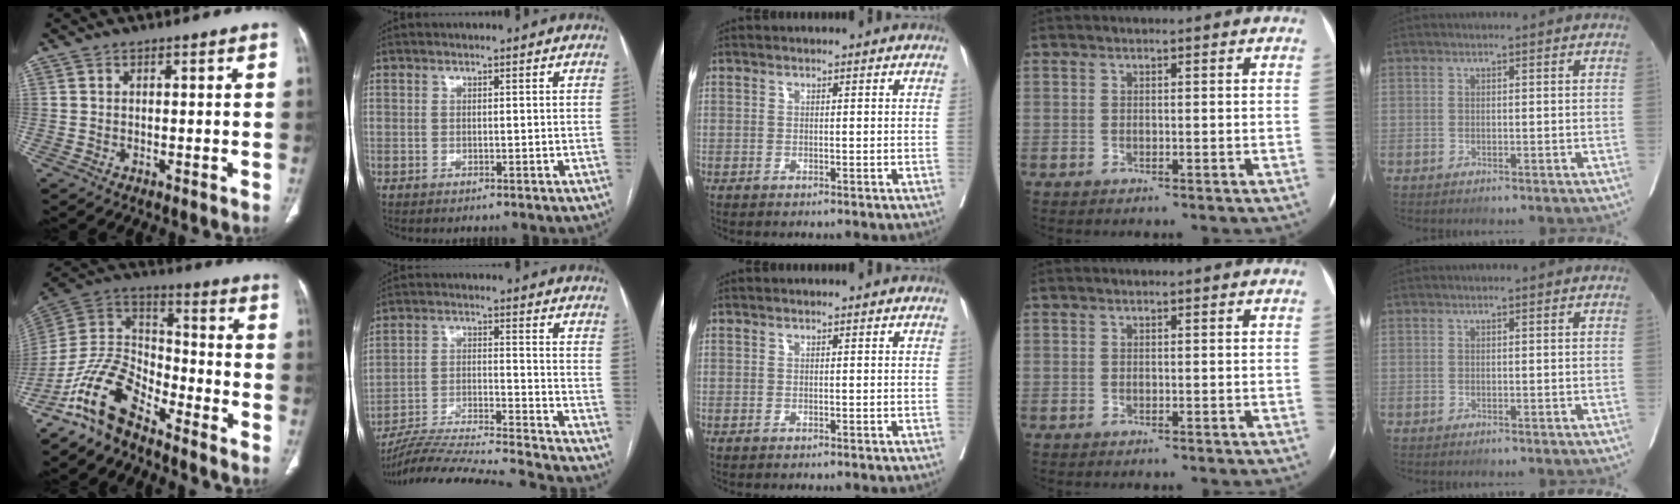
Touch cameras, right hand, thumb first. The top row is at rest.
{"thumb": {"total": 12.5, "force": [-9.6, 5.2, 6.0], "torque": [-0.110, 0.084, -0.194]}, "index": {"total": 19.9, "force": [-18.6, -1.7, 6.7], "torque": [-0.130, -0.027, -0.294]}}